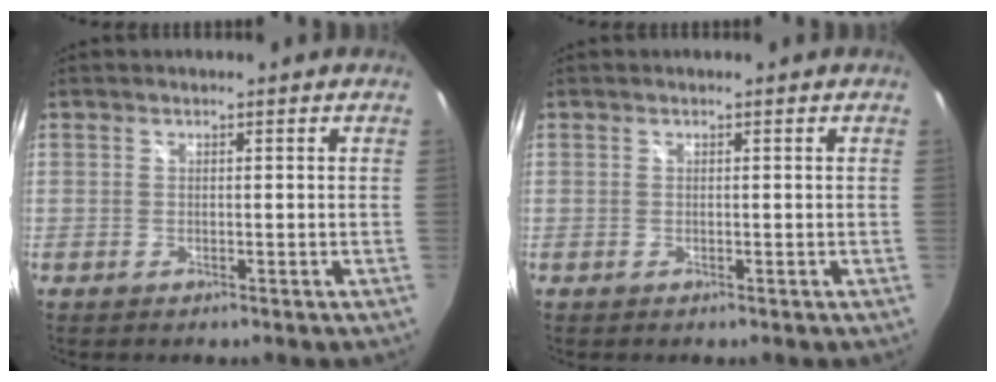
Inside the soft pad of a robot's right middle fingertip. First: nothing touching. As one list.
[{"total": 0.0}]